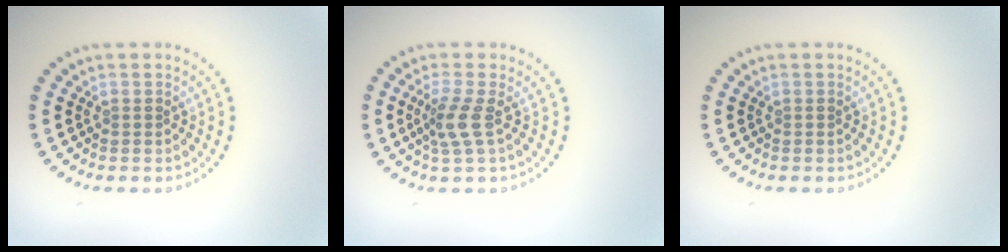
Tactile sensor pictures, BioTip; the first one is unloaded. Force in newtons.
{"total": 2.4, "press": 1.8, "slide": 1.6}
{"total": 0.0}